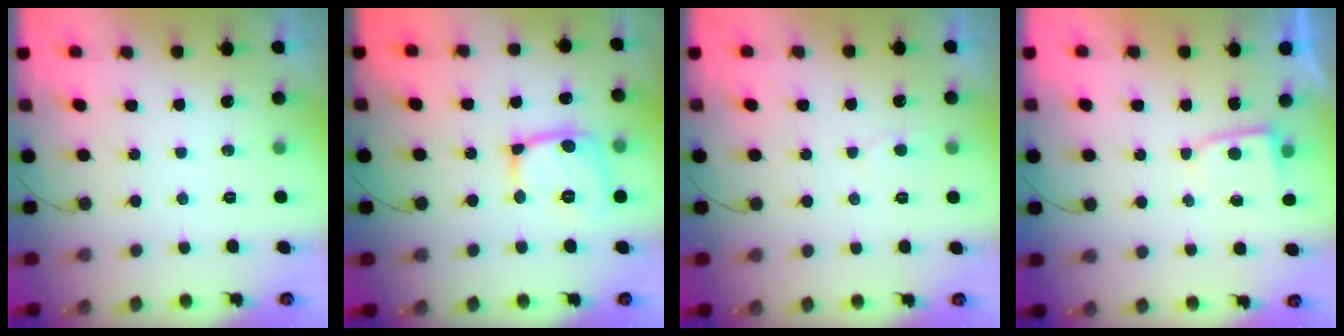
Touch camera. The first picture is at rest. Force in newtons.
{"total": 14.1, "press": 14.1, "slide": 1.0}
{"total": 4.1, "press": 4.1, "slide": 0.2}
{"total": 3.2, "press": 3.2, "slide": 0.2}